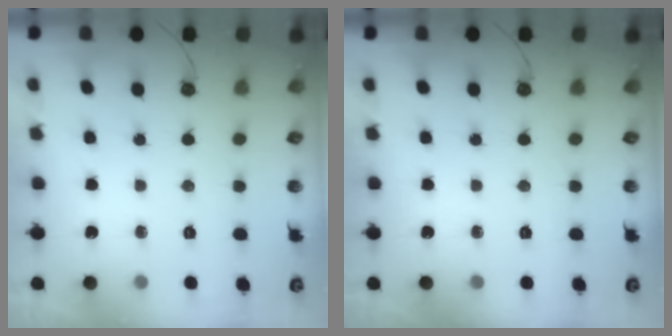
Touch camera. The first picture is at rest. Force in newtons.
{"total": 0.0}